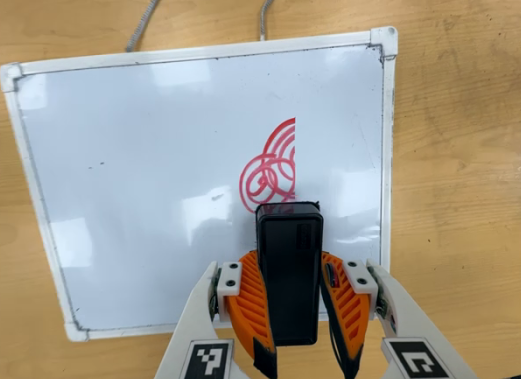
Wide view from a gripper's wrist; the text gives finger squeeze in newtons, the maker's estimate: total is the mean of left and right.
{"total": 9.4, "left": 8.0, "right": 10.8}